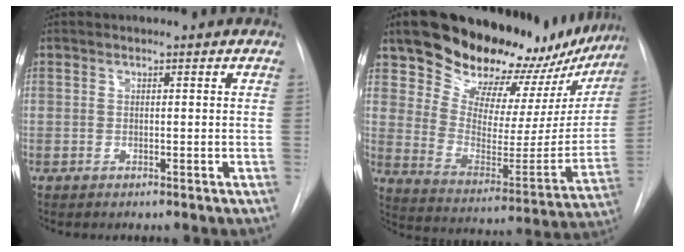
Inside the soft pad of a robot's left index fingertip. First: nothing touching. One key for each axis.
{"total": 27.6, "fx": 22.8, "fy": 10.8, "fz": 11.4, "tx": -0.172, "ty": -0.032, "tz": 0.307}